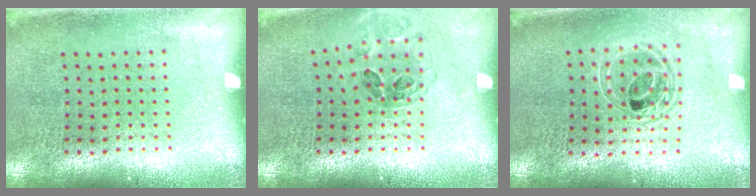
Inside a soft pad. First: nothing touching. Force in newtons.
{"total": 0.9, "press": 0.9, "slide": 0.1}
{"total": 1.6, "press": 1.4, "slide": 0.8}